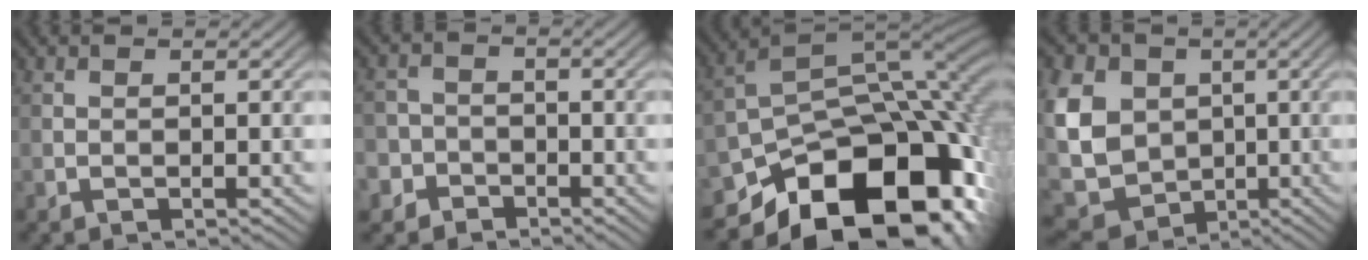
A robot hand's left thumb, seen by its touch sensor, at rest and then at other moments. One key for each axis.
{"total": 4.5, "fx": -2.5, "fy": 3.7, "fz": 0.7, "tx": -0.001, "ty": 0.002, "tz": -0.069}
{"total": 19.1, "fx": -9.8, "fy": 10.9, "fz": 12.3, "tx": -0.177, "ty": -0.033, "tz": -0.149}
{"total": 12.2, "fx": 0.7, "fy": 10.1, "fz": 6.8, "tx": -0.185, "ty": -0.011, "tz": 0.008}